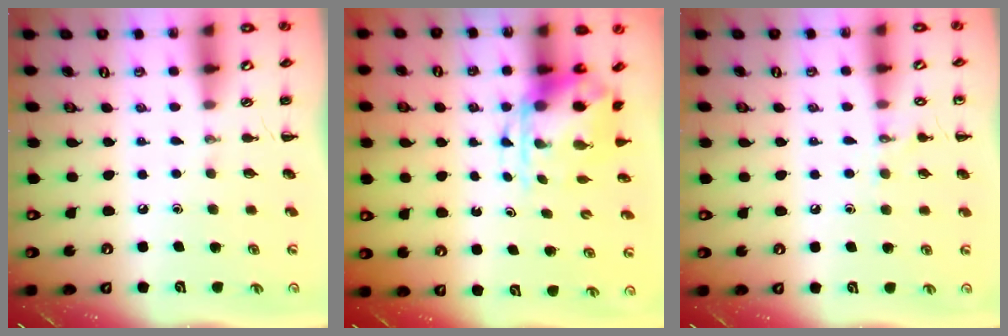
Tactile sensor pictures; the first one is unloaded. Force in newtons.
{"total": 4.7, "press": 4.7, "slide": 0.6}
{"total": 7.2, "press": 6.8, "slide": 2.1}